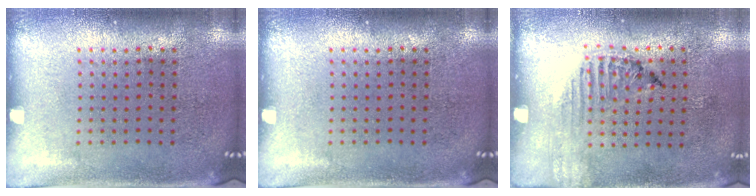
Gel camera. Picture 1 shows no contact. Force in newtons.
{"total": 0.0}
{"total": 1.2, "press": 1.2, "slide": 0.2}